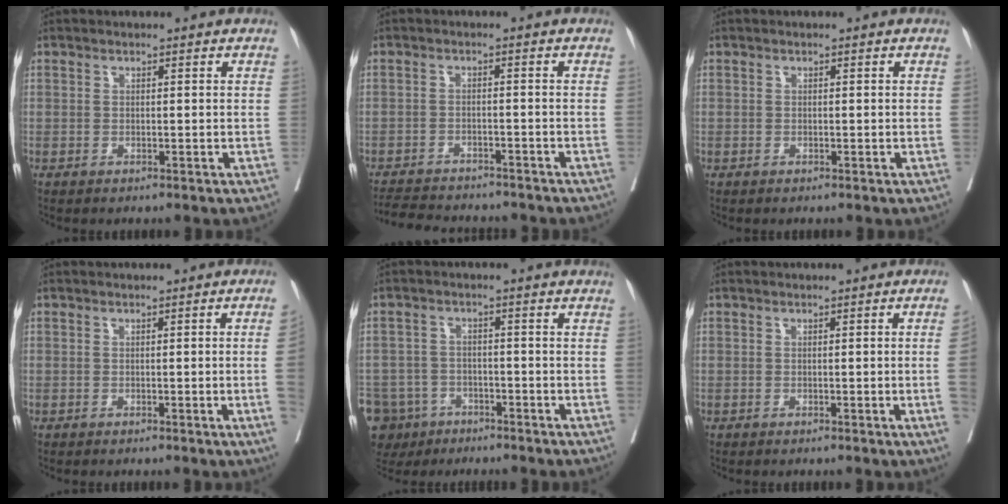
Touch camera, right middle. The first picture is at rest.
{"total": 10.9, "force": [-10.0, 2.6, 3.6], "torque": [-0.067, -0.003, -0.136]}
{"total": 0.0}
{"total": 3.8, "force": [-0.8, -0.9, 3.6], "torque": [-0.045, 0.000, -0.009]}
{"total": 13.6, "force": [-8.1, 10.2, 3.9], "torque": [-0.125, -0.003, -0.120]}
{"total": 3.0, "force": [-0.6, -0.7, 2.9], "torque": [-0.041, 0.001, -0.006]}